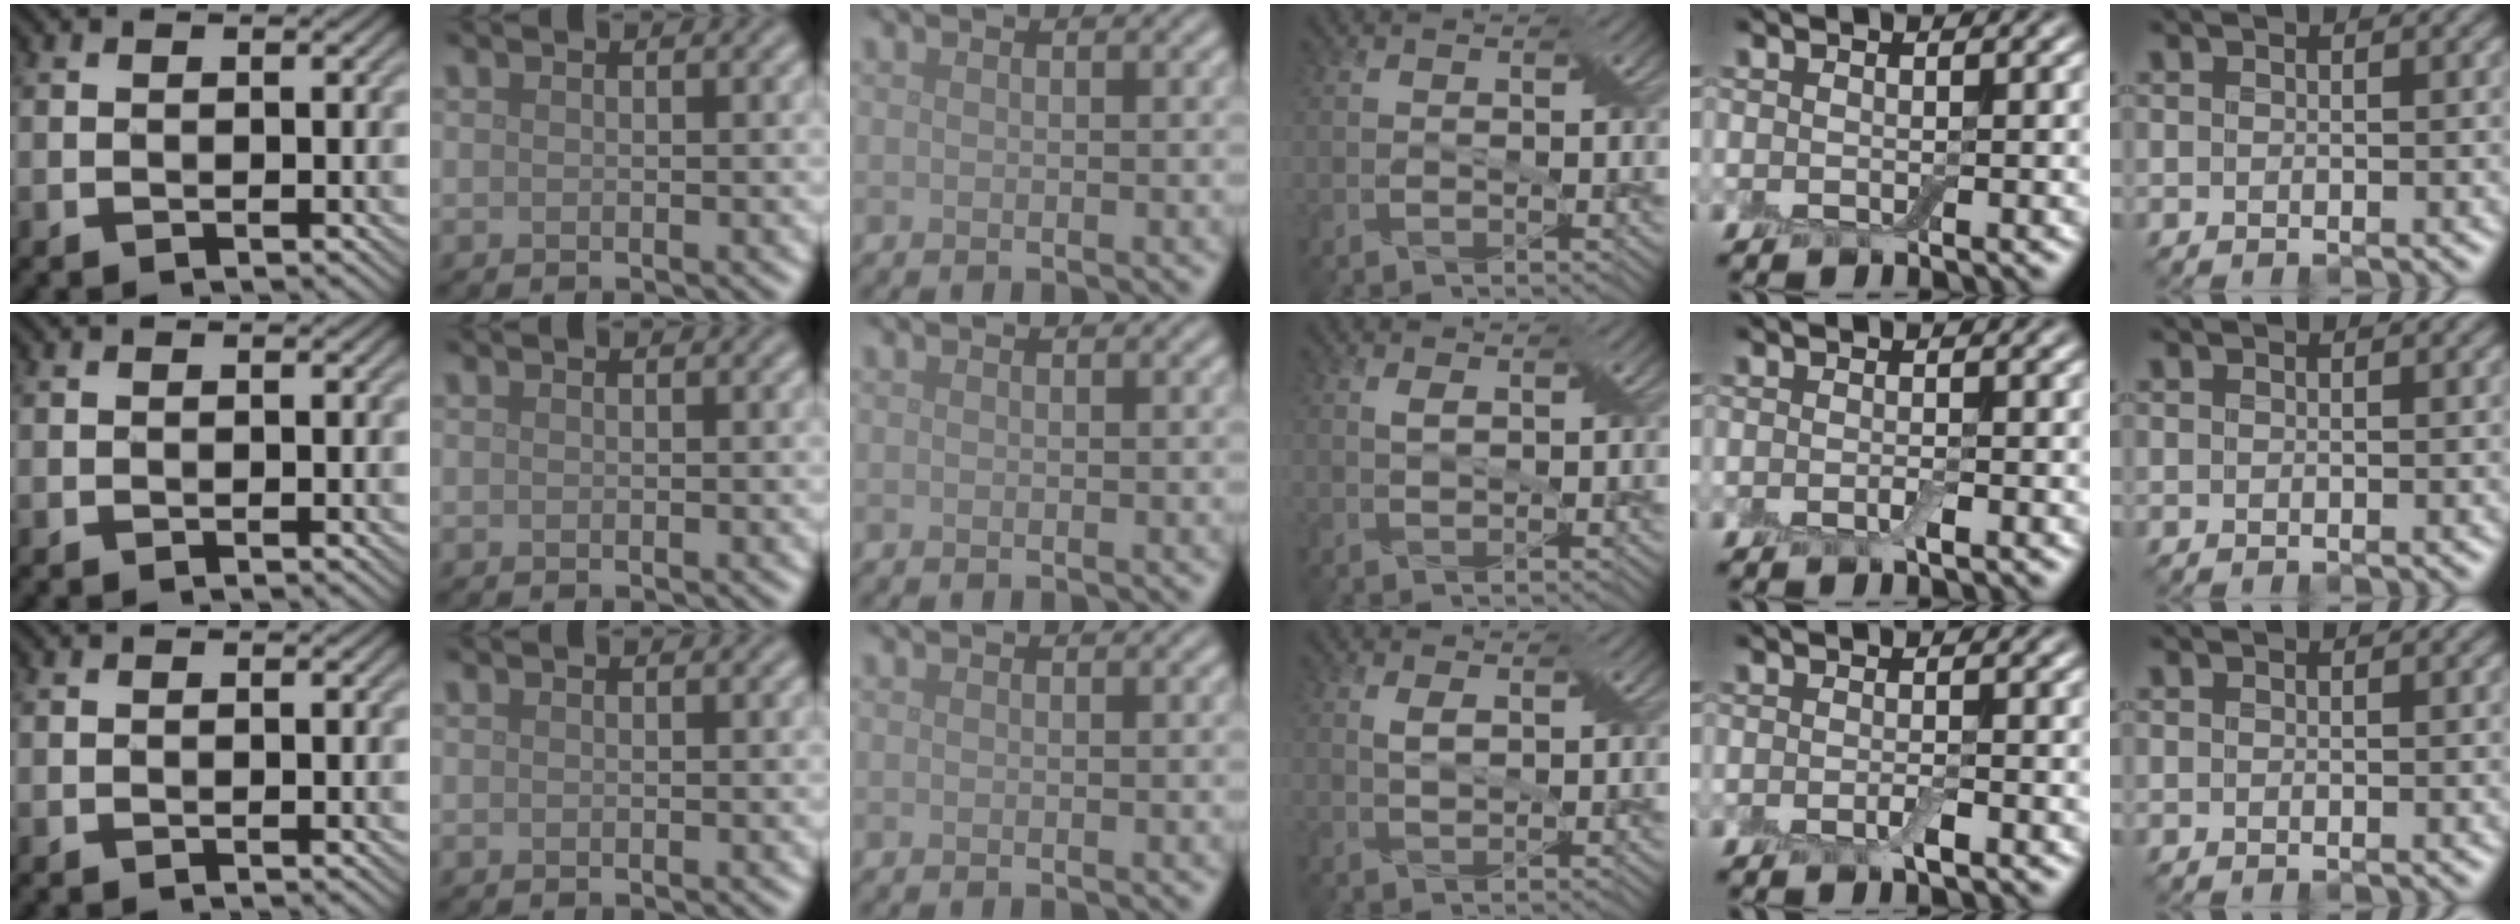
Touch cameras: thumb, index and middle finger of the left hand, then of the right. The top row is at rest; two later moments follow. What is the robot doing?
{"motion": "shake", "object": "box of matches"}